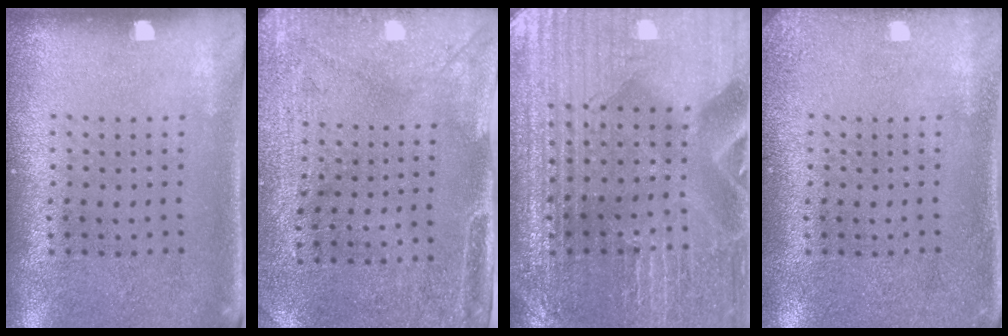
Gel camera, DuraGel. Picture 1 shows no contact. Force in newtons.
{"total": 3.0, "press": 2.4, "slide": 1.8}
{"total": 3.4, "press": 3.4, "slide": 0.3}
{"total": 1.6, "press": 1.6, "slide": 0.2}